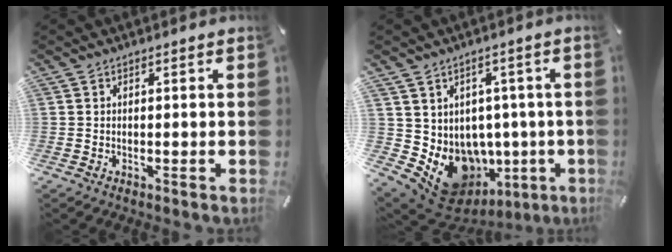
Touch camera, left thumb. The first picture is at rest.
{"total": 10.4, "force": [-2.7, 8.8, 4.9], "torque": [-0.093, -0.020, -0.030]}